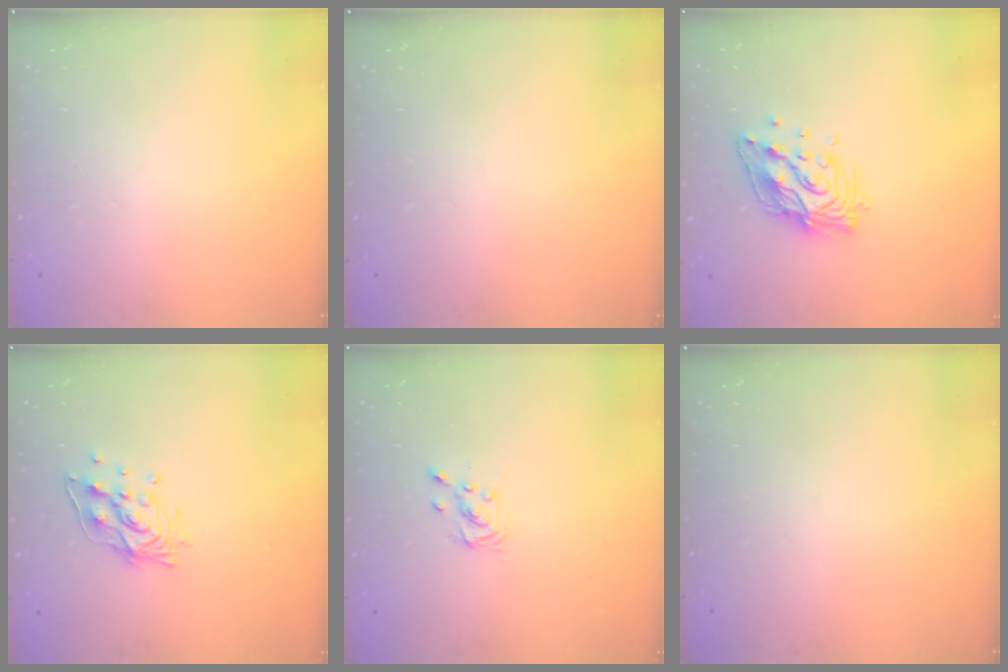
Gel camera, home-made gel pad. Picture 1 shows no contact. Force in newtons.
{"total": 0.0}
{"total": 13.3, "press": 13.2, "slide": 1.5}
{"total": 11.1, "press": 11.1, "slide": 1.4}
{"total": 3.8, "press": 3.8, "slide": 0.3}
{"total": 0.0}